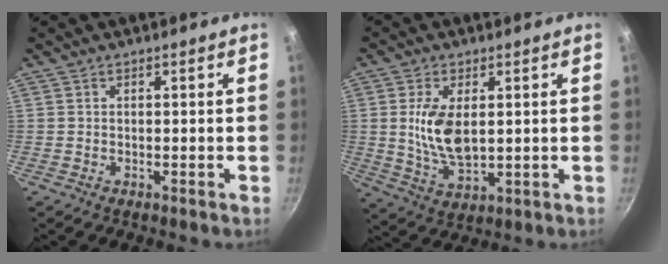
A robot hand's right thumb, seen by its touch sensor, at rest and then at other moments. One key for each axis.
{"total": 9.7, "fx": 1.4, "fy": 5.1, "fz": 8.2, "tx": -0.156, "ty": -0.014, "tz": 0.034}